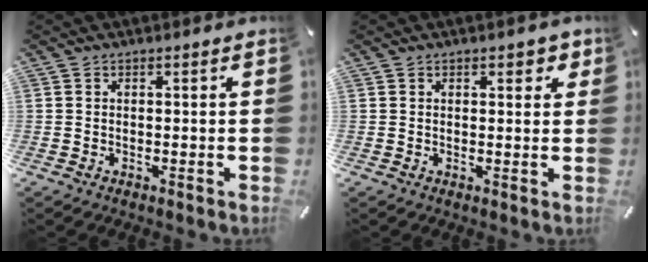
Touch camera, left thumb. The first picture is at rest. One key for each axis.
{"total": 2.1, "fx": 1.1, "fy": 1.3, "fz": 1.2, "tx": -0.011, "ty": 0.000, "tz": 0.014}